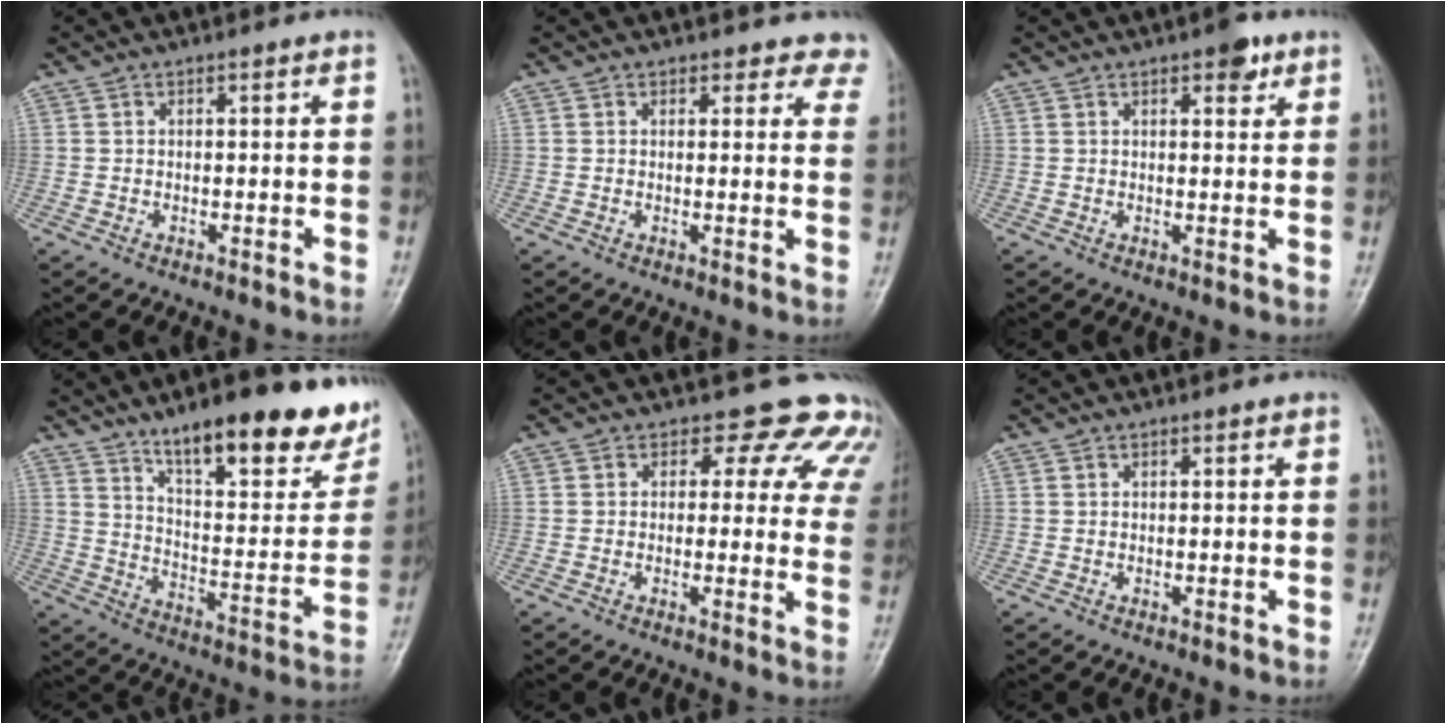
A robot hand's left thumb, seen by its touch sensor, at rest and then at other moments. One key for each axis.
{"total": 6.2, "fx": 5.4, "fy": 3.2, "fz": 0.2, "tx": 0.056, "ty": -0.019, "tz": 0.032}
{"total": 3.9, "fx": 2.3, "fy": 1.8, "fz": 2.6, "tx": -0.019, "ty": -0.008, "tz": 0.027}
{"total": 23.4, "fx": 15.8, "fy": 7.4, "fz": 15.5, "tx": -0.167, "ty": -0.078, "tz": 0.237}
{"total": 10.8, "fx": 8.8, "fy": 5.8, "fz": 2.4, "tx": 0.032, "ty": -0.036, "tz": 0.068}
{"total": 0.0}